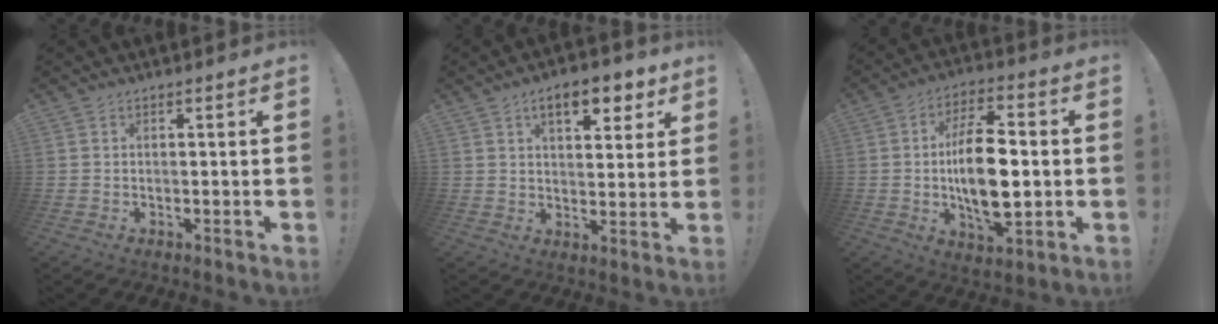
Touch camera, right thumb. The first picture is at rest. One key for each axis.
{"total": 9.9, "fx": 5.6, "fy": 4.3, "fz": 7.0, "tx": -0.092, "ty": -0.019, "tz": 0.094}
{"total": 16.8, "fx": -0.7, "fy": 7.8, "fz": 14.9, "tx": -0.264, "ty": -0.003, "tz": -0.020}